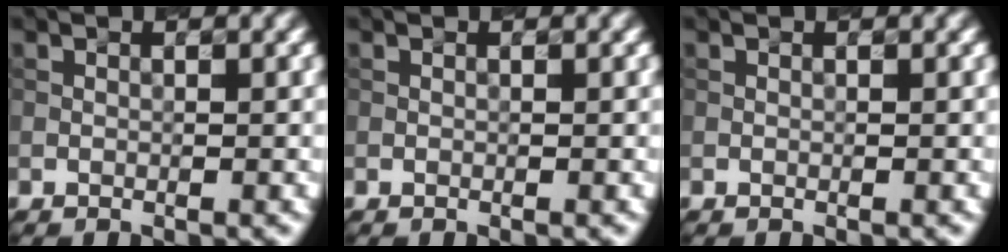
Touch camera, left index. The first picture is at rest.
{"total": 0.0}
{"total": 0.0}